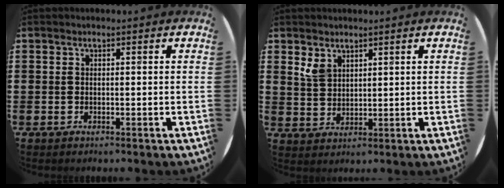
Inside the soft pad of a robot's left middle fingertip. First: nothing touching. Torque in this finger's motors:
{"motor_torque": [0.46, -0.53, 0.05, -0.04]}